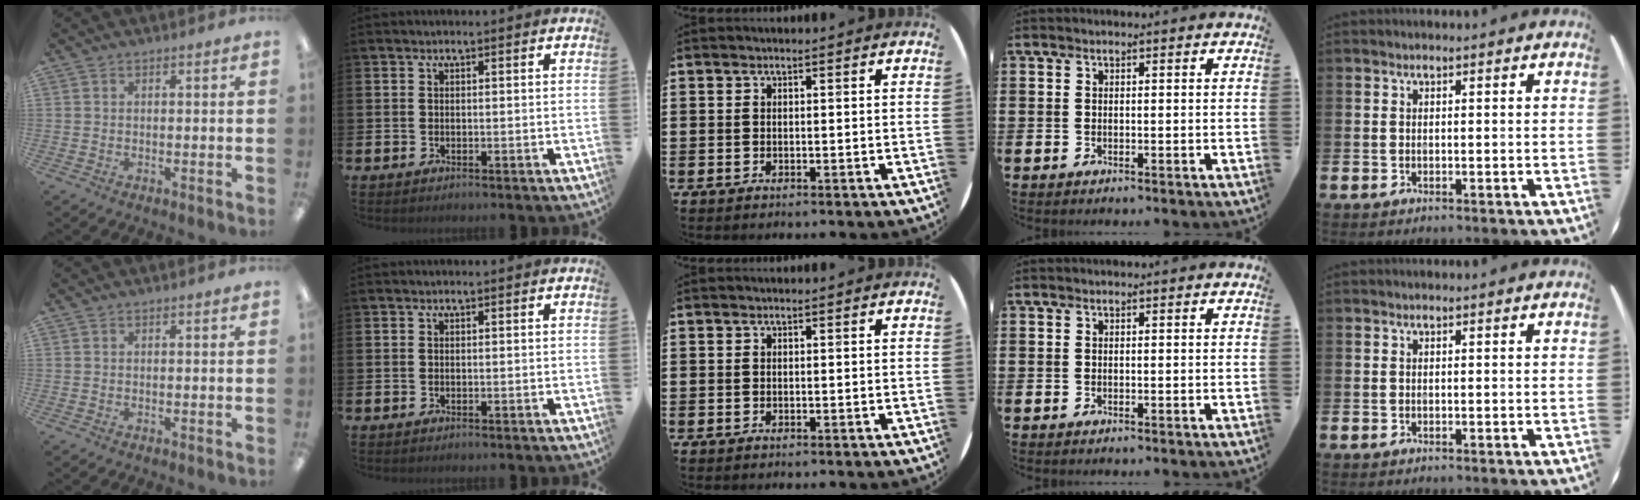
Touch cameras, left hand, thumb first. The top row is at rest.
{}